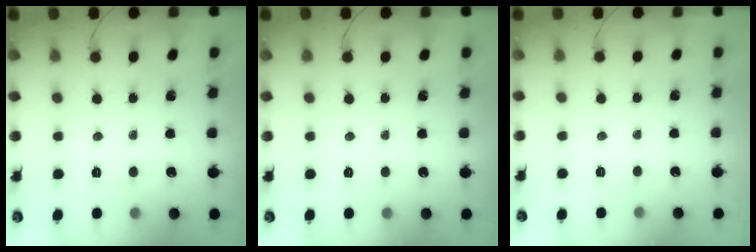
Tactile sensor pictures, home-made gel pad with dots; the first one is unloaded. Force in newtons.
{"total": 0.0}
{"total": 2.5, "press": 2.4, "slide": 0.5}